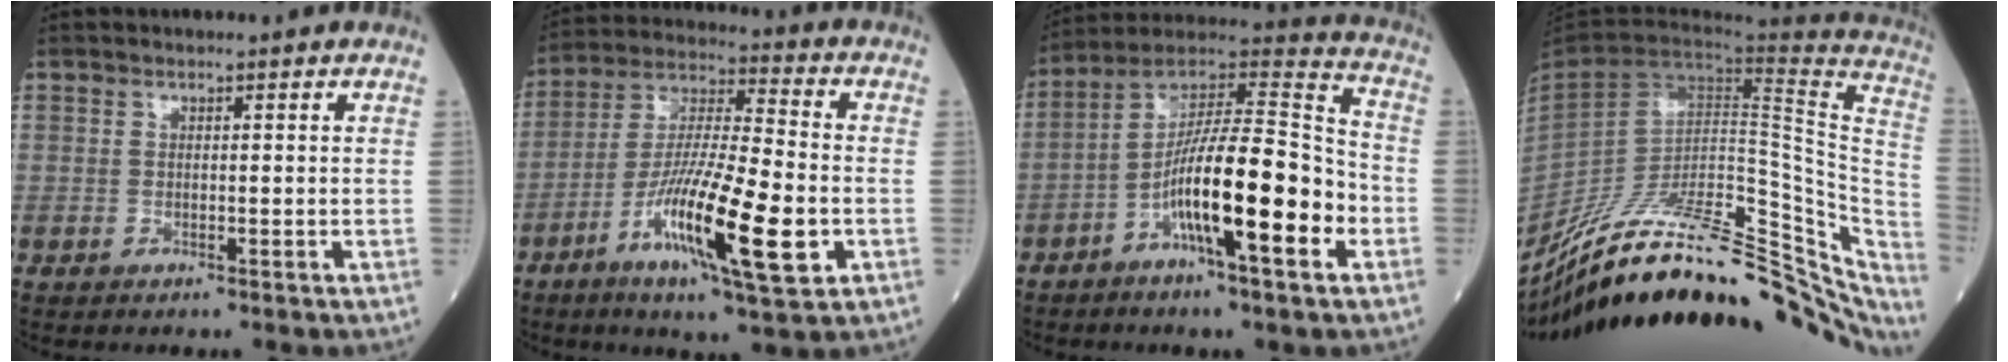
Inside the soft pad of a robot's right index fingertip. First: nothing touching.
{"total": 17.7, "force": [-5.9, 2.0, 16.6], "torque": [-0.311, -0.019, -0.101]}
{"total": 18.7, "force": [-5.6, 2.1, 17.7], "torque": [-0.305, 0.008, -0.098]}
{"total": 31.9, "force": [-22.7, 9.9, 20.1], "torque": [-0.240, 0.003, -0.329]}